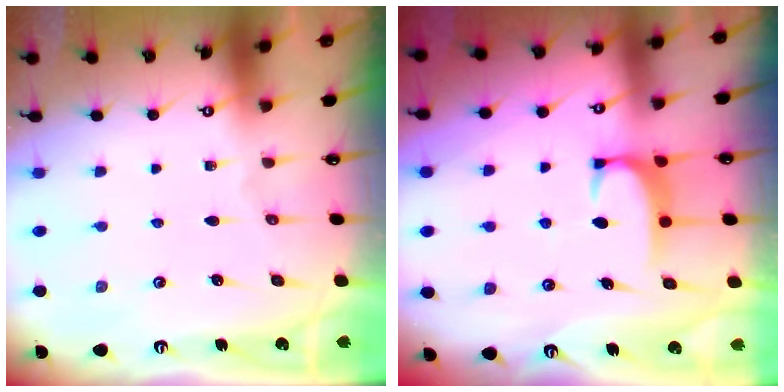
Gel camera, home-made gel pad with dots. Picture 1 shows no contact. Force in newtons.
{"total": 1.8, "press": 1.7, "slide": 0.5}